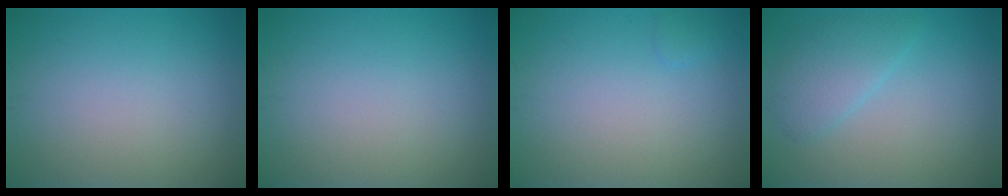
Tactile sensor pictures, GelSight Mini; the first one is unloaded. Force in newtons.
{"total": 0.0}
{"total": 0.6, "press": 0.6, "slide": 0.1}
{"total": 2.7, "press": 2.7, "slide": 0.1}